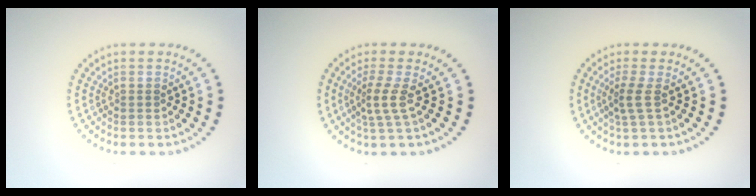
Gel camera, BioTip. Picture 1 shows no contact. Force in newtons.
{"total": 2.2, "press": 1.5, "slide": 1.7}
{"total": 1.9, "press": 1.2, "slide": 1.4}